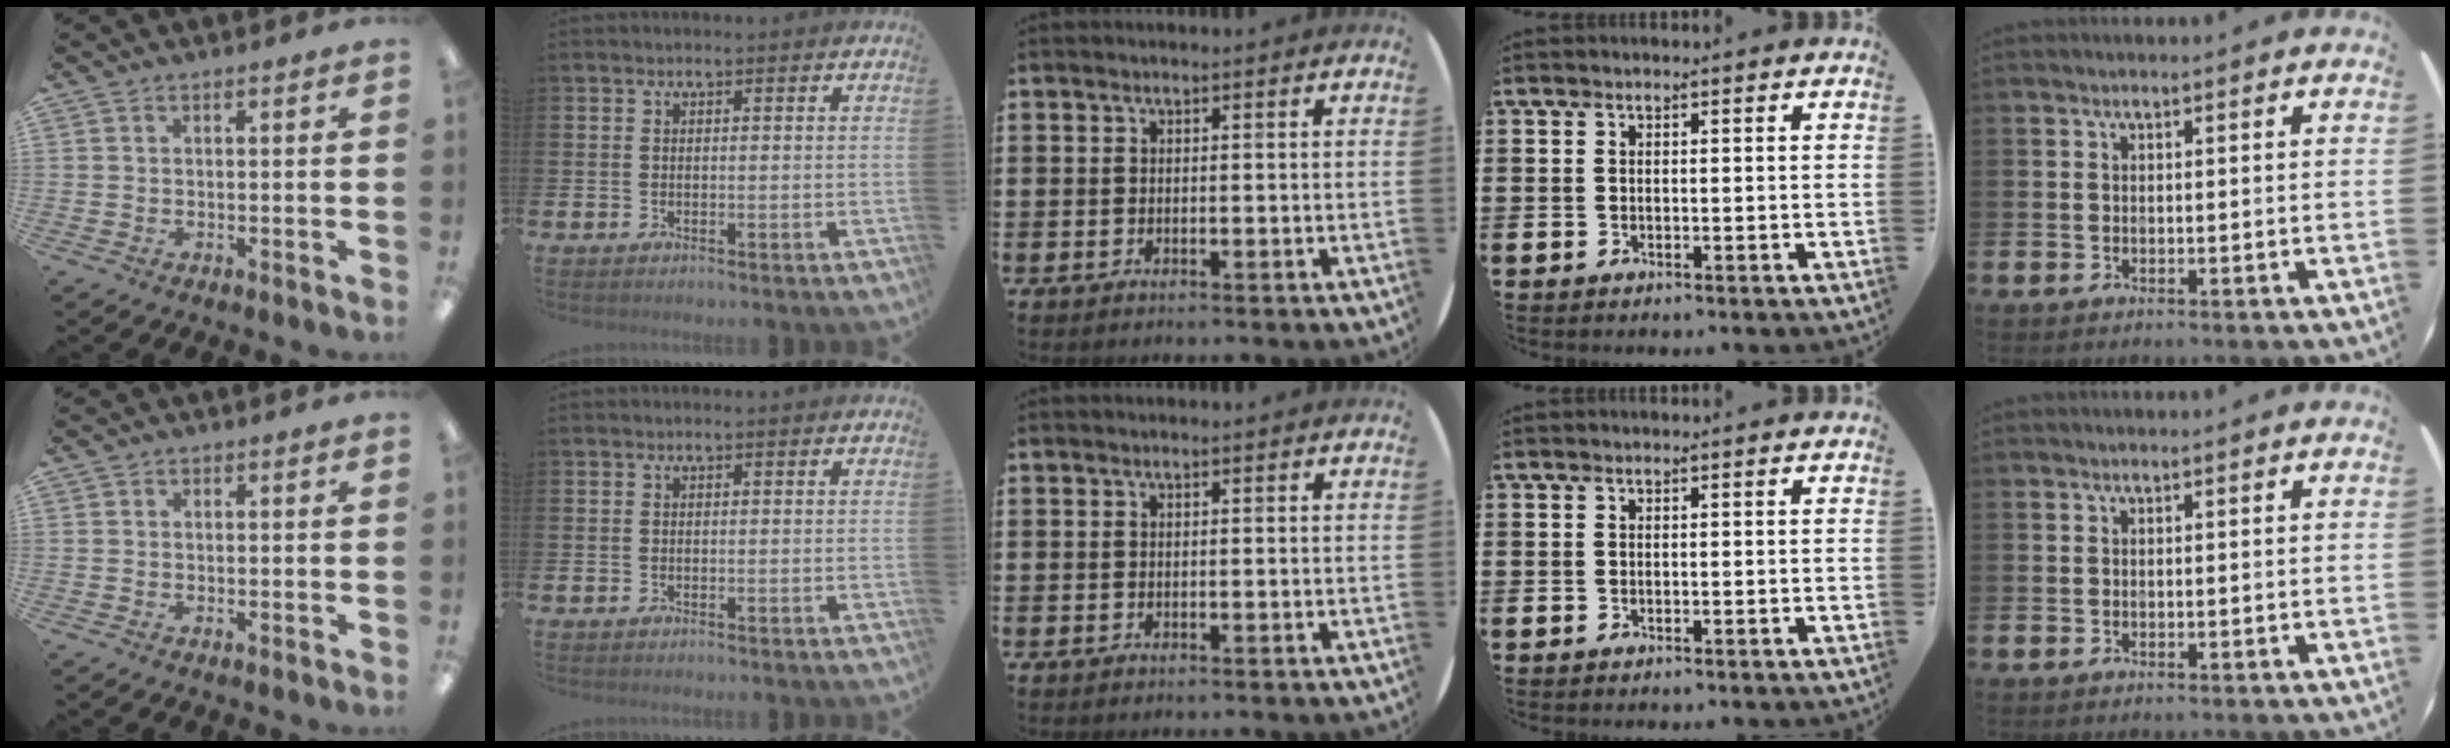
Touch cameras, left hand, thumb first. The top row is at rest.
{}